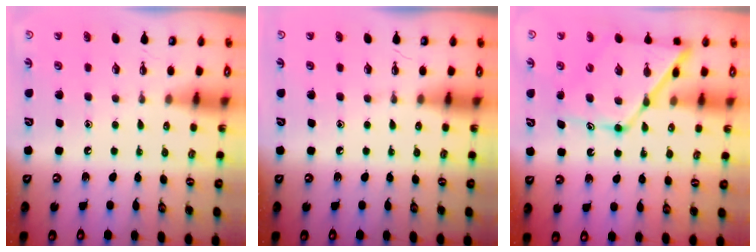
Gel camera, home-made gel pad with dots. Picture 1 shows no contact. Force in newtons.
{"total": 0.0}
{"total": 13.7, "press": 13.7, "slide": 1.3}